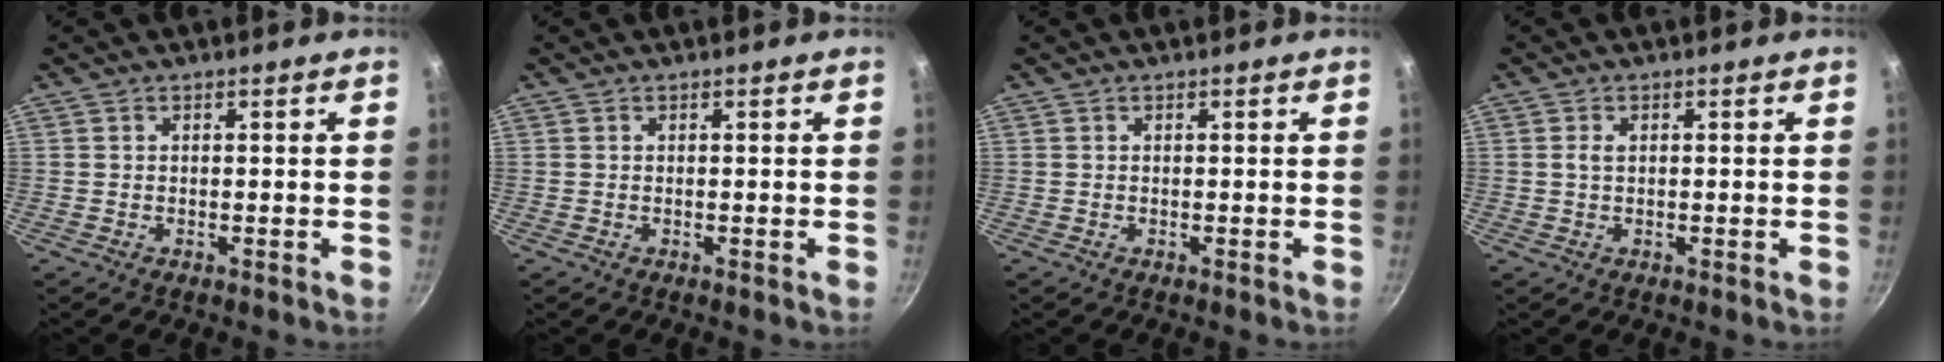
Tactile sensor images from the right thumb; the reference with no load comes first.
{"total": 0.0}
{"total": 0.0}
{"total": 1.5, "force": [0.2, 1.0, 1.2], "torque": [-0.020, 0.003, 0.003]}